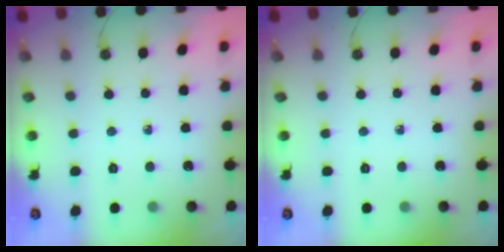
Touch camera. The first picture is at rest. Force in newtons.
{"total": 0.0}